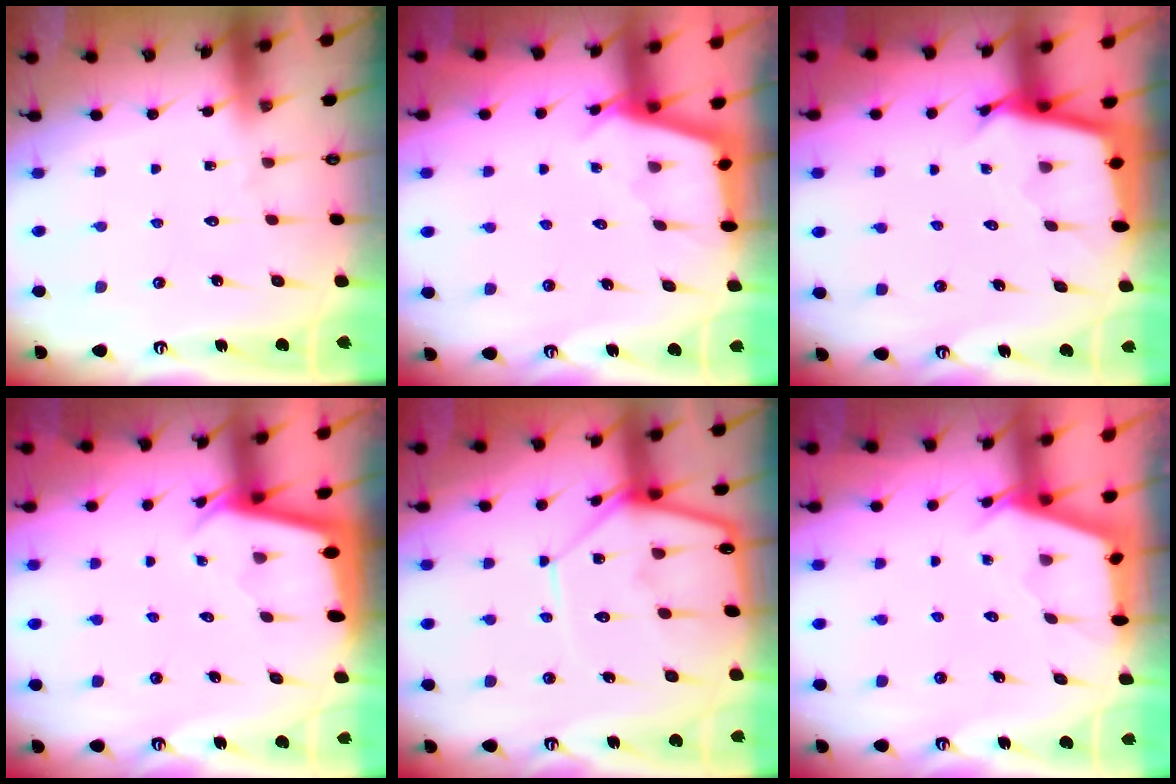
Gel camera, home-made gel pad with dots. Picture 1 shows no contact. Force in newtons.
{"total": 2.8, "press": 2.8, "slide": 0.6}
{"total": 2.5, "press": 2.5, "slide": 0.1}
{"total": 2.3, "press": 2.3, "slide": 0.1}
{"total": 11.6, "press": 11.6, "slide": 1.0}
{"total": 2.6, "press": 2.6, "slide": 0.3}